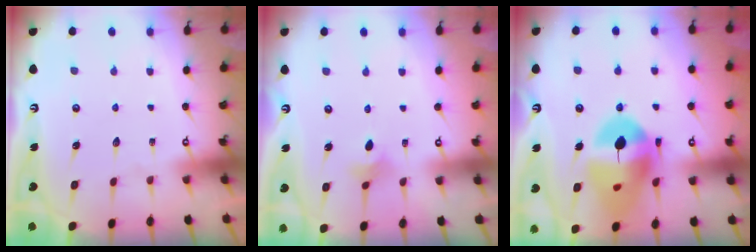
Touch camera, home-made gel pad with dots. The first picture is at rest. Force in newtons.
{"total": 5.1, "press": 5.0, "slide": 0.9}
{"total": 18.1, "press": 17.9, "slide": 2.2}